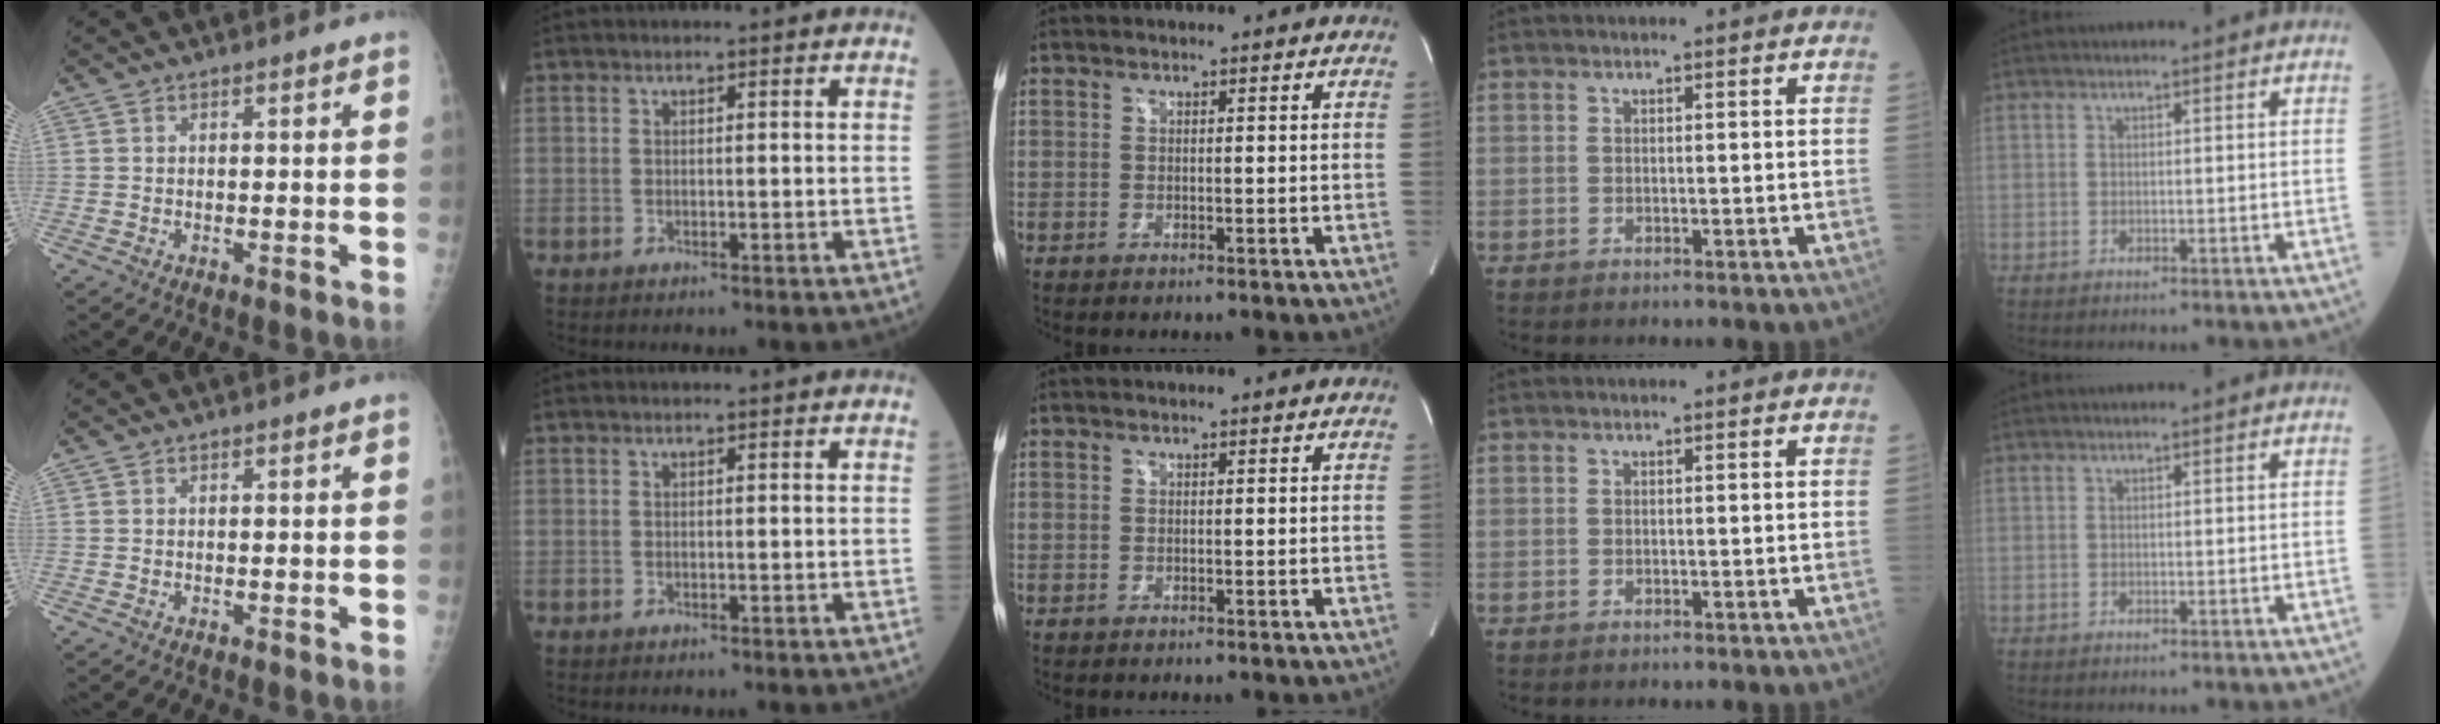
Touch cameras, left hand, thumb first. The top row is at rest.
{}